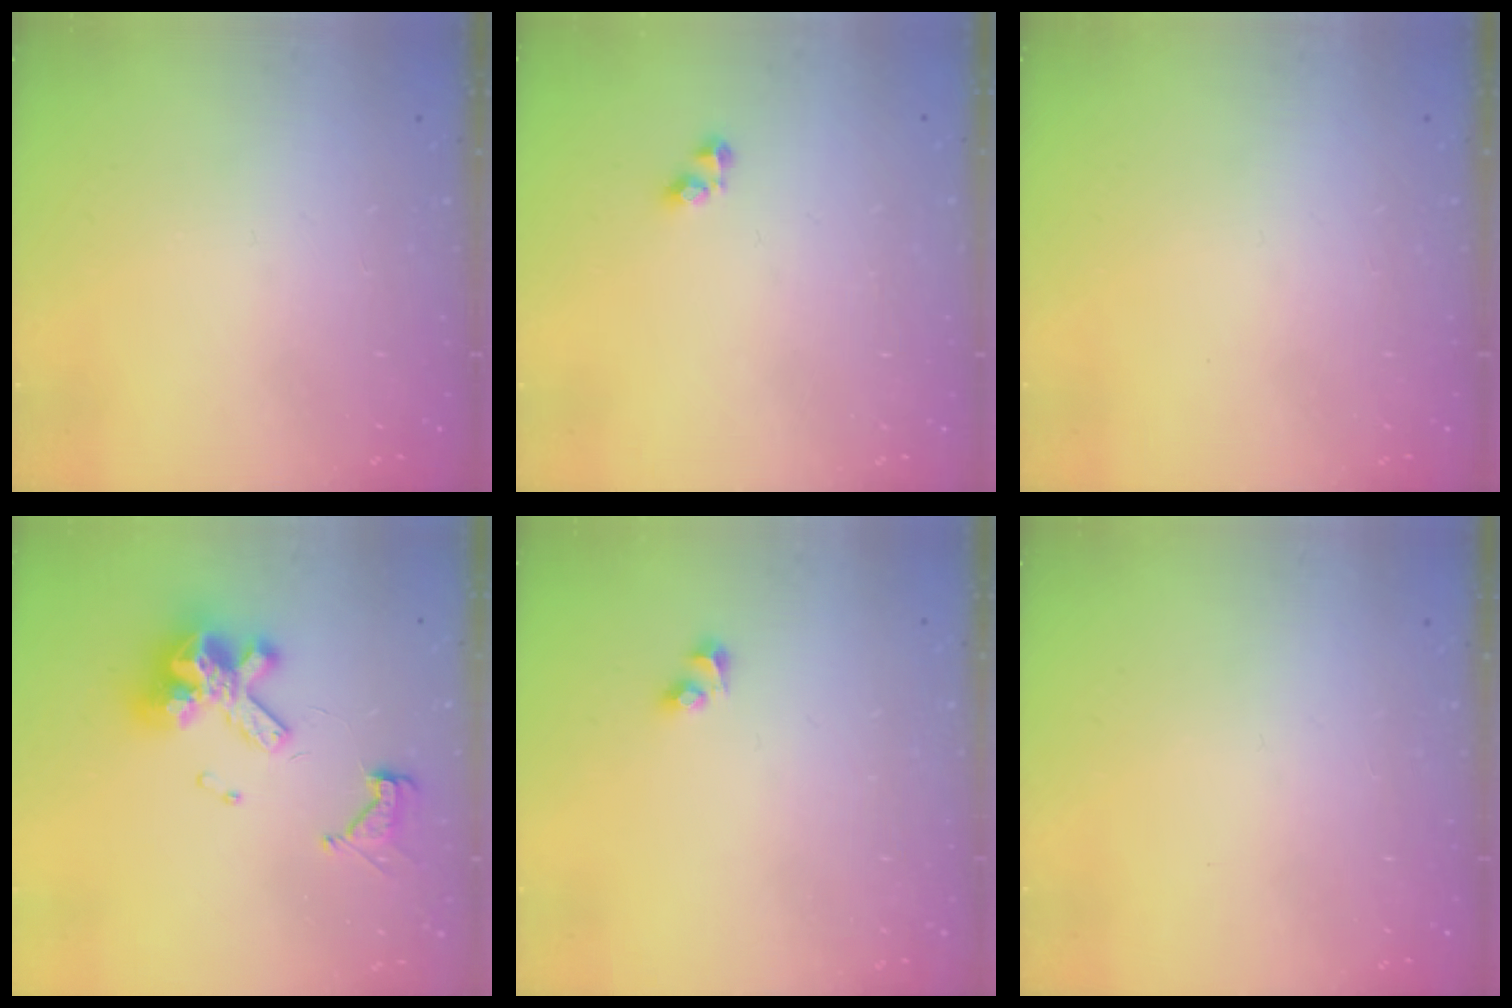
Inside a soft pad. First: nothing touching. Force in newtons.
{"total": 2.7, "press": 2.7, "slide": 0.4}
{"total": 0.0}
{"total": 13.1, "press": 13.0, "slide": 1.6}
{"total": 2.7, "press": 2.4, "slide": 1.1}
{"total": 0.0}